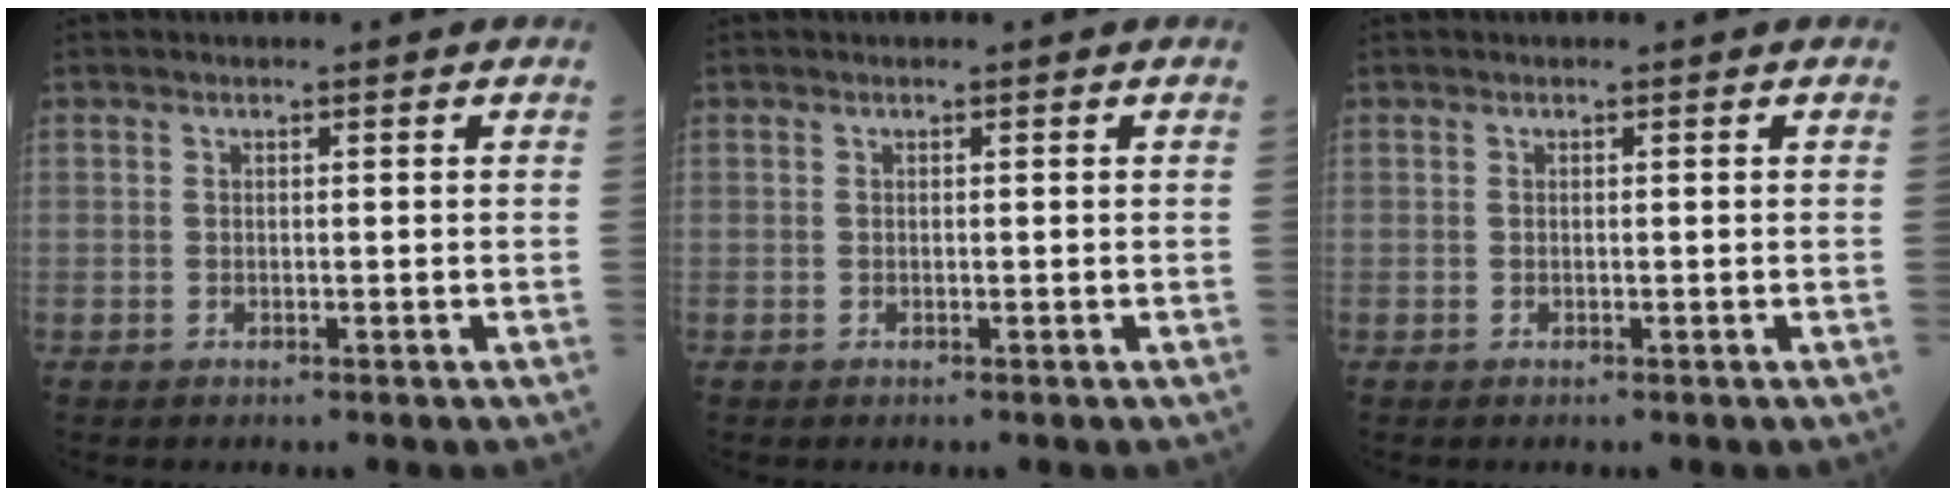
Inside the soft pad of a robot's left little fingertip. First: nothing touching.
{"total": 0.0}
{"total": 0.0}